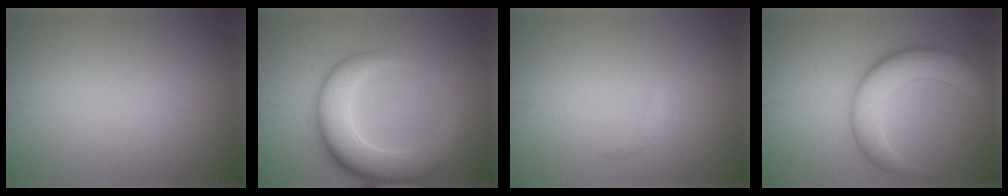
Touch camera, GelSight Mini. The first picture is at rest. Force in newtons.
{"total": 8.0, "press": 8.0, "slide": 0.5}
{"total": 0.6, "press": 0.6, "slide": 0.0}
{"total": 6.6, "press": 6.6, "slide": 0.4}